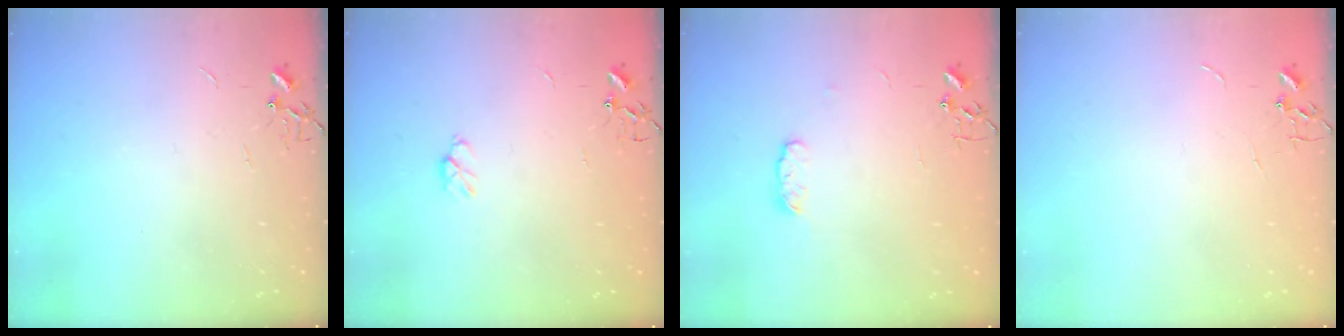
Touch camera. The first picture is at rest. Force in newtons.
{"total": 4.5, "press": 4.4, "slide": 0.8}
{"total": 5.8, "press": 5.8, "slide": 0.3}
{"total": 0.0}